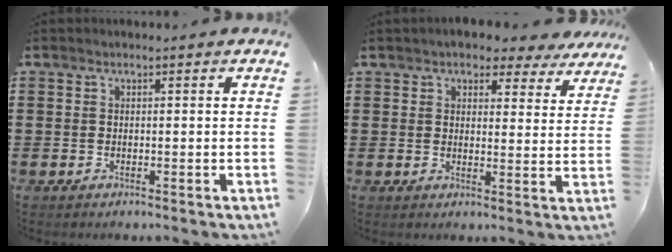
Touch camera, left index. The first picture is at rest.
{"total": 3.9, "force": [3.6, 1.2, 1.1], "torque": [-0.038, -0.008, 0.065]}